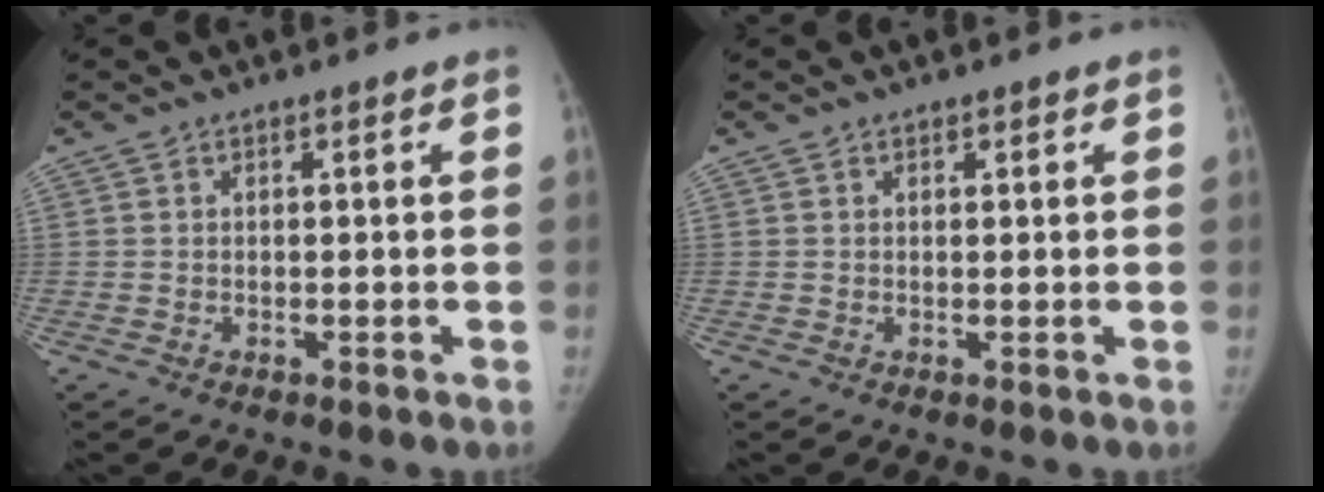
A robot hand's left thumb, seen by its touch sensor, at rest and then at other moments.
{"total": 0.9, "force": [0.6, 0.5, 0.4], "torque": [0.000, -0.003, 0.006]}